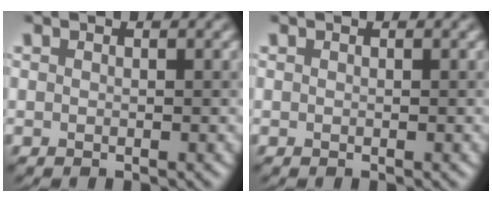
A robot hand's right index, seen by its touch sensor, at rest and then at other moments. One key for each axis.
{"total": 0.0}